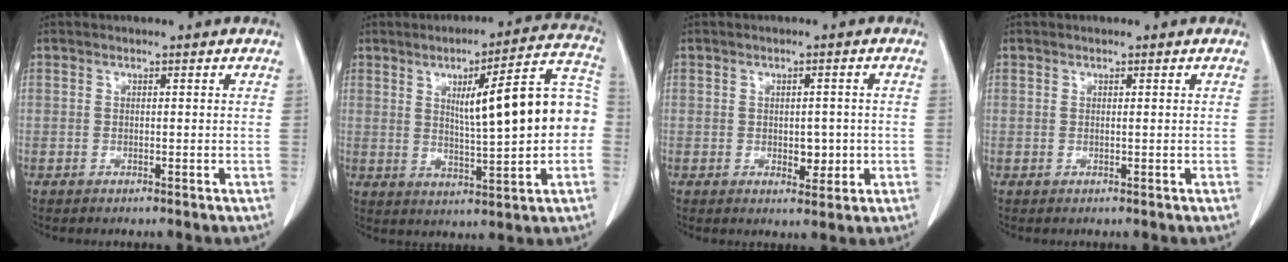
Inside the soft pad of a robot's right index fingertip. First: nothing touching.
{"total": 15.1, "force": [1.1, 2.2, 14.9], "torque": [-0.199, 0.034, 0.019]}
{"total": 3.3, "force": [-0.5, 1.9, 2.6], "torque": [-0.027, 0.001, 0.000]}
{"total": 0.0}